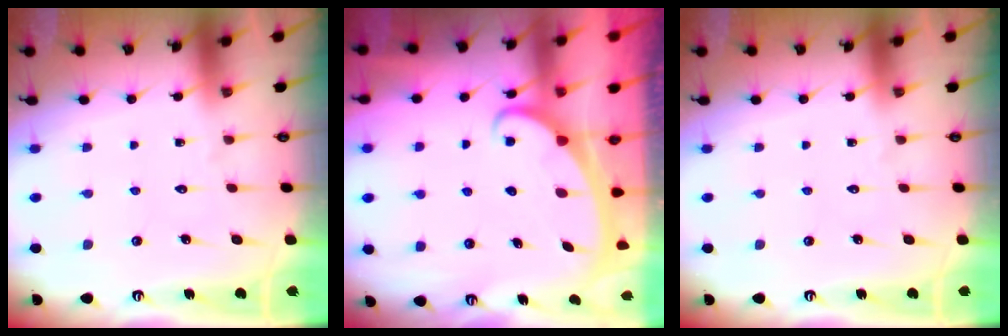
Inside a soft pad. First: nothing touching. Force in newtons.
{"total": 2.4, "press": 2.4, "slide": 0.3}
{"total": 0.0}